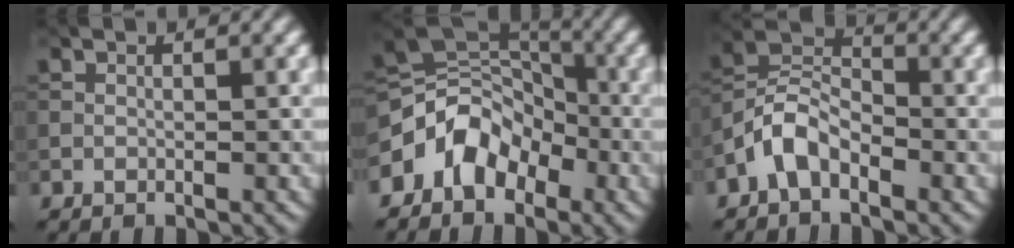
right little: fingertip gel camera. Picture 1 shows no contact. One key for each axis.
{"total": 6.3, "fx": -3.1, "fy": 4.5, "fz": 3.2, "tx": -0.039, "ty": 0.012, "tz": -0.074}
{"total": 4.1, "fx": -2.6, "fy": 2.2, "fz": 2.3, "tx": -0.045, "ty": 0.014, "tz": -0.065}